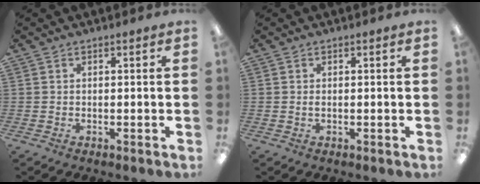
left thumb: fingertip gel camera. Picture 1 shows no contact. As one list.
[{"total": 0.5, "force": [0.1, 0.2, 0.4], "torque": [-0.010, 0.001, 0.001]}]